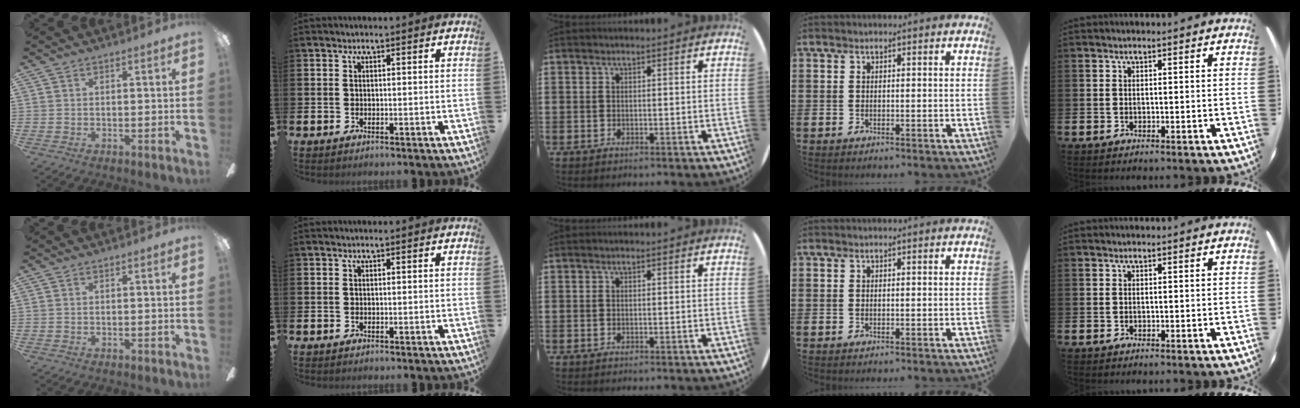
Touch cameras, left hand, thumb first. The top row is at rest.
{}